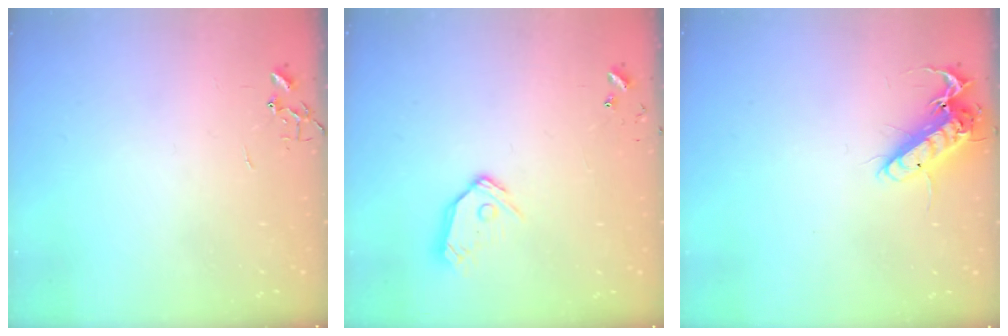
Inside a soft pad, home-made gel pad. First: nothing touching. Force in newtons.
{"total": 10.1, "press": 10.1, "slide": 1.2}
{"total": 14.3, "press": 14.2, "slide": 1.9}